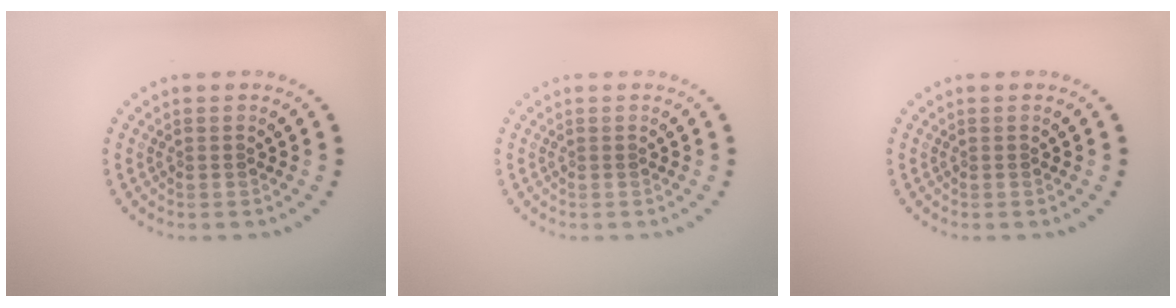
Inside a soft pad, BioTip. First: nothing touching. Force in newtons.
{"total": 0.0}
{"total": 0.0}